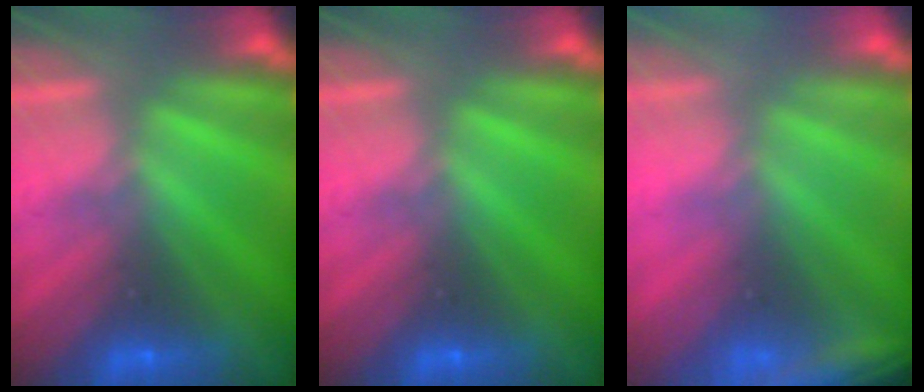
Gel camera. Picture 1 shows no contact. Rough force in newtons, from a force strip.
{"total": 0.0}
{"total": 2.4}